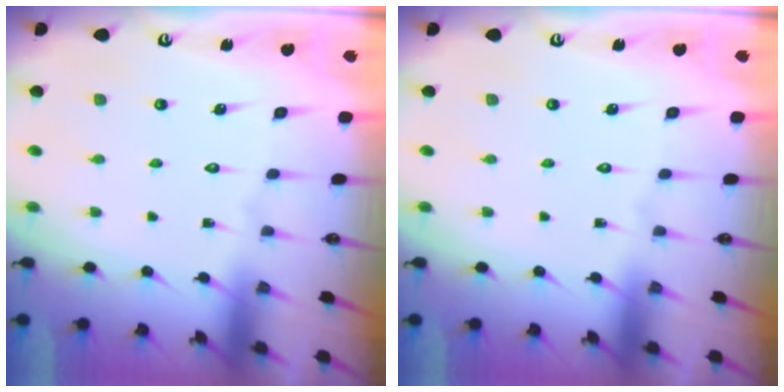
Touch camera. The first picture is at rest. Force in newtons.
{"total": 0.0}